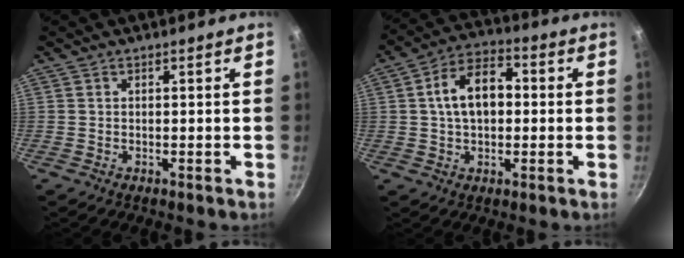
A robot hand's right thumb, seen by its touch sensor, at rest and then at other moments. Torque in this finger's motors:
{"motor_torque": [-0.84, 0.56, 0.92, -0.16, 0.10]}